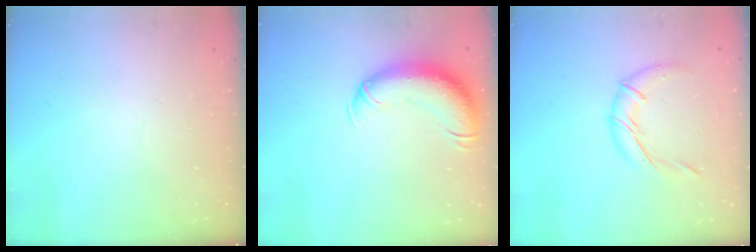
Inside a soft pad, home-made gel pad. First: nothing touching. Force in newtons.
{"total": 13.6, "press": 13.3, "slide": 3.1}
{"total": 10.4, "press": 10.4, "slide": 0.5}